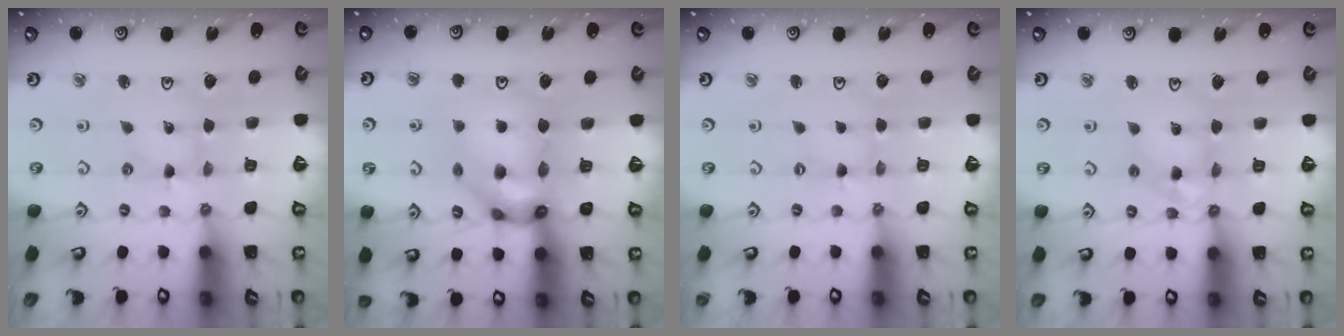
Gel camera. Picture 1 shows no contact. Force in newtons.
{"total": 13.0, "press": 12.9, "slide": 1.4}
{"total": 0.0}
{"total": 7.2, "press": 7.1, "slide": 0.7}